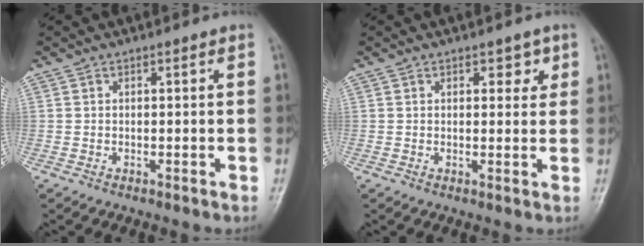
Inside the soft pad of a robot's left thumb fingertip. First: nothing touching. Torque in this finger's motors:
{"motor_torque": [-0.03, 0.05, -0.05, 0.24, -0.02]}